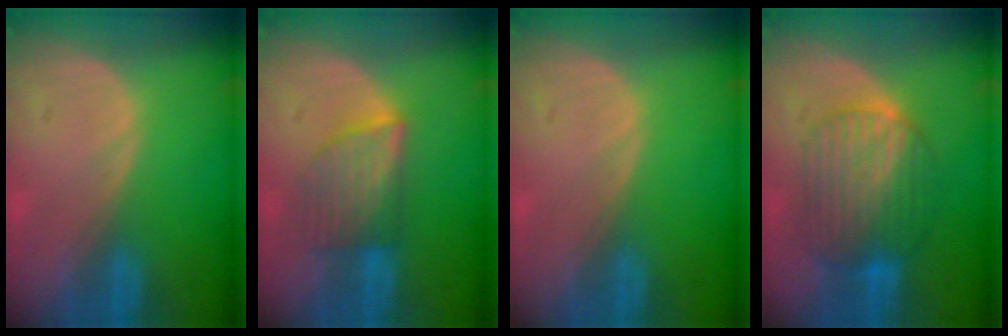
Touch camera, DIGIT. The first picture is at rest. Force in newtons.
{"total": 6.0, "press": 5.9, "slide": 0.7}
{"total": 0.0}
{"total": 8.4, "press": 8.4, "slide": 0.5}